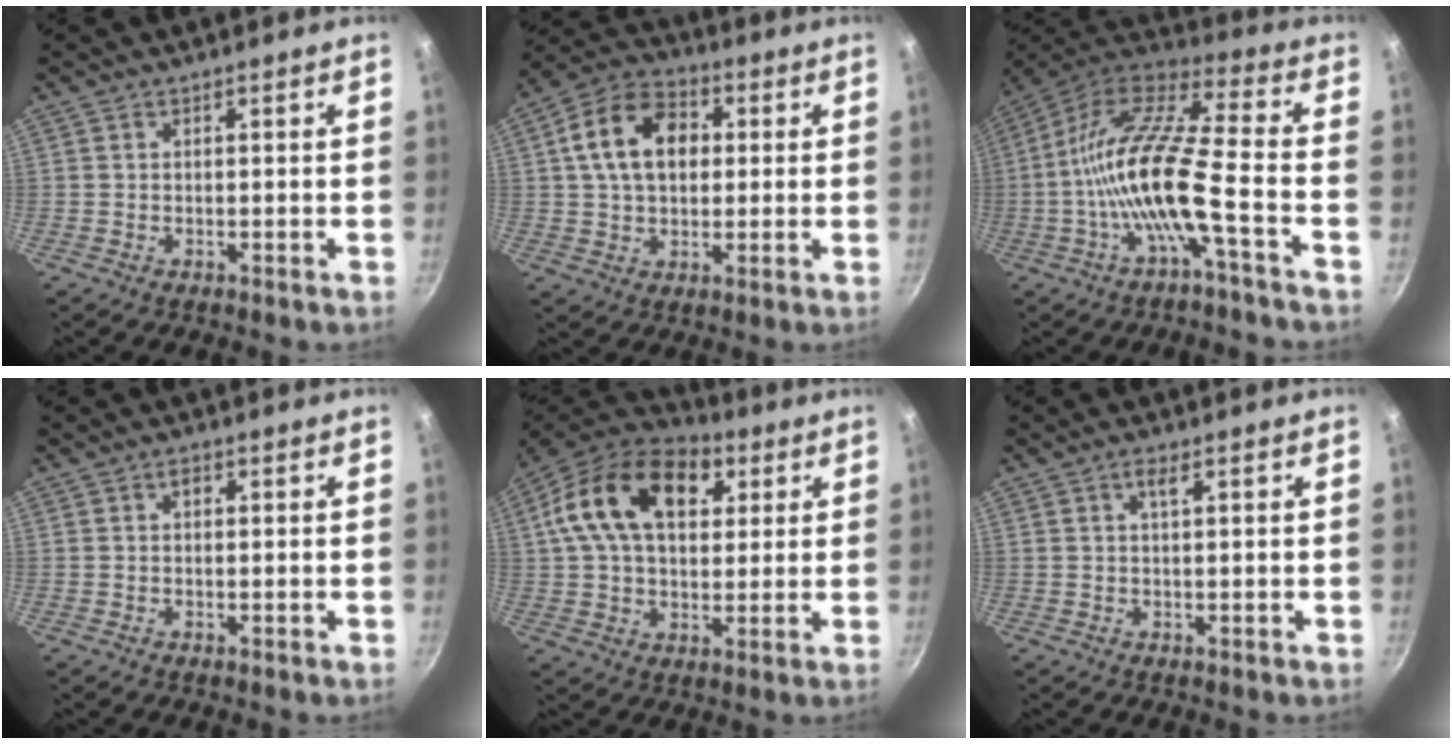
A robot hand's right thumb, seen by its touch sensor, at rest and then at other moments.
{"total": 13.8, "force": [2.5, 9.7, 9.5], "torque": [-0.137, 0.018, 0.028]}
{"total": 17.5, "force": [-4.8, 3.8, 16.4], "torque": [-0.309, 0.042, -0.105]}
{"total": 1.4, "force": [0.4, 1.0, 0.9], "torque": [-0.011, 0.001, 0.004]}
{"total": 20.0, "force": [6.4, 12.9, 14.0], "torque": [-0.220, 0.007, 0.094]}
{"total": 1.9, "force": [0.8, 0.6, 1.6], "torque": [-0.029, 0.001, 0.014]}